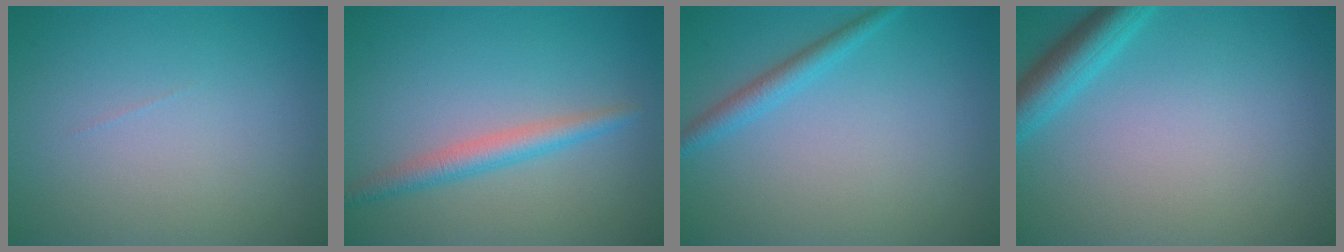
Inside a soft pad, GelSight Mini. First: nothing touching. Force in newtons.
{"total": 2.5, "press": 2.5, "slide": 0.0}
{"total": 1.9, "press": 1.9, "slide": 0.1}
{"total": 3.5, "press": 3.5, "slide": 0.2}